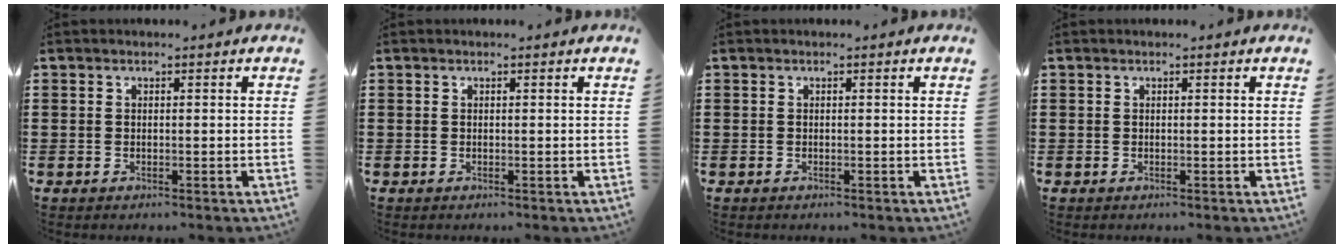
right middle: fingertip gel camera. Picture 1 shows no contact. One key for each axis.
{"total": 0.0}
{"total": 0.0}
{"total": 0.0}